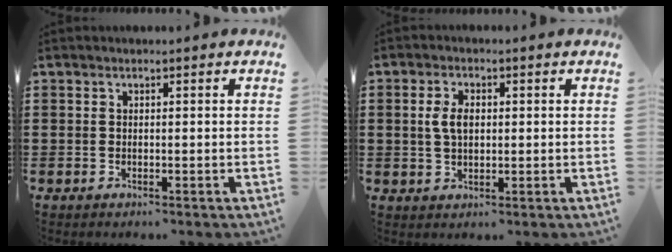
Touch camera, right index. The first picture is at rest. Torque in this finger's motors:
{"motor_torque": [0.19, 0.17, 0.15, 0.06]}